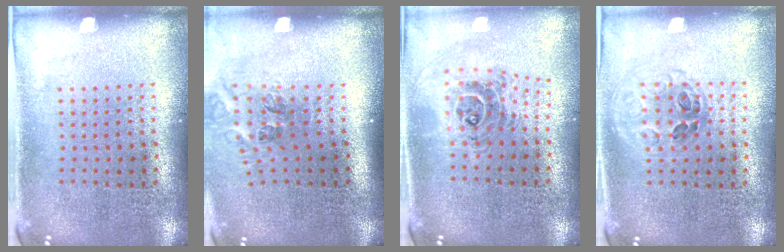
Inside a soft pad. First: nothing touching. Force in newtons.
{"total": 1.5, "press": 1.0, "slide": 1.0}
{"total": 1.0, "press": 1.0, "slide": 0.3}
{"total": 1.1, "press": 1.0, "slide": 0.6}